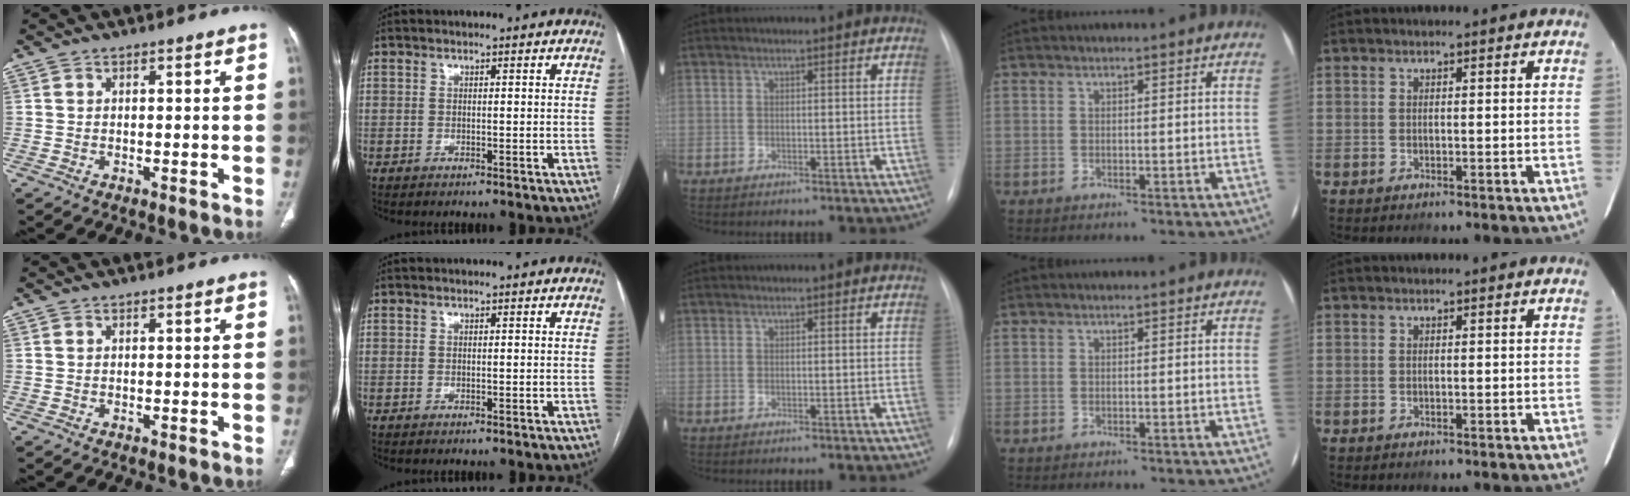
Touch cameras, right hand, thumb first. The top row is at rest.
{}